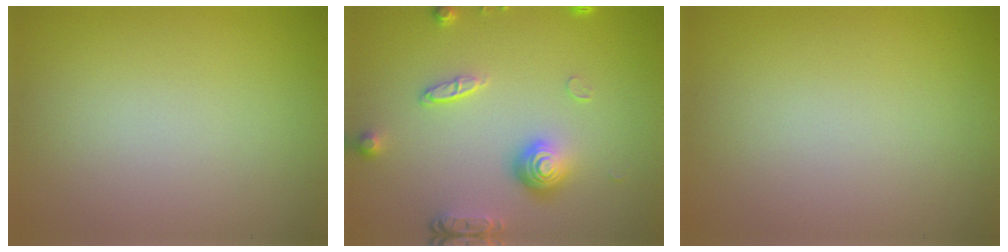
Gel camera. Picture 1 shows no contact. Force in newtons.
{"total": 4.2, "press": 3.1, "slide": 2.9}
{"total": 0.0}